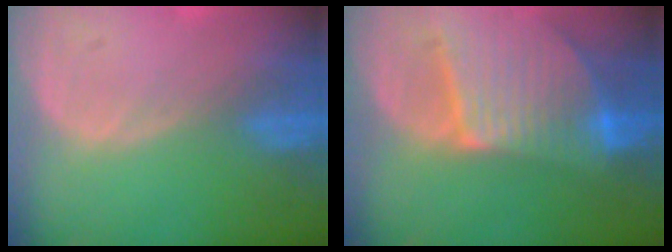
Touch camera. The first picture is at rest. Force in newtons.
{"total": 9.5, "press": 8.3, "slide": 4.6}